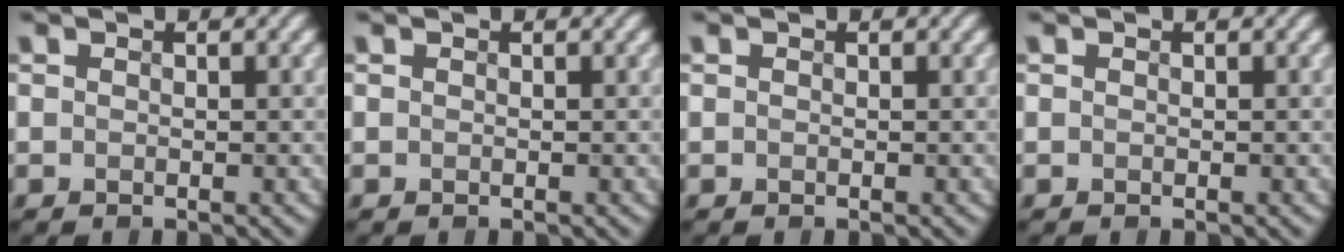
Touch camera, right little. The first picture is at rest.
{"total": 0.0}
{"total": 0.0}
{"total": 0.0}